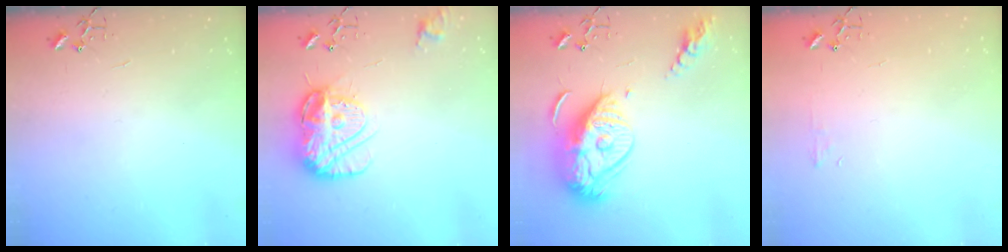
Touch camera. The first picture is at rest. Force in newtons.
{"total": 14.7, "press": 14.7, "slide": 1.0}
{"total": 18.4, "press": 18.3, "slide": 1.7}
{"total": 4.8, "press": 4.7, "slide": 0.7}